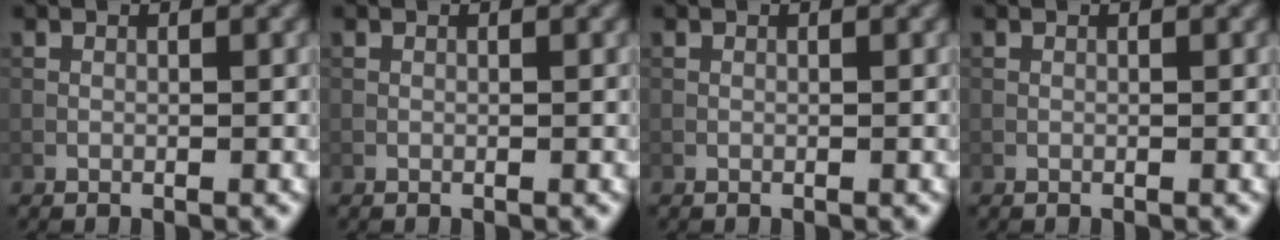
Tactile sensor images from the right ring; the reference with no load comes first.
{"total": 0.0}
{"total": 0.0}
{"total": 0.0}